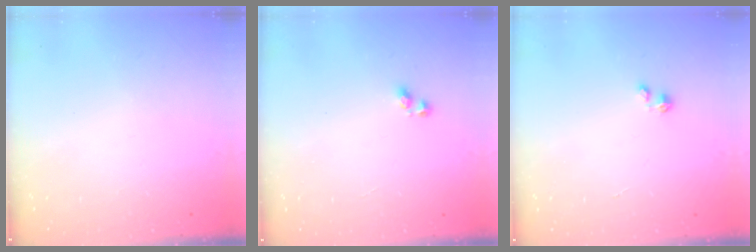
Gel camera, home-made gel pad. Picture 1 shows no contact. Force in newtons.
{"total": 3.2, "press": 3.1, "slide": 0.6}
{"total": 0.0}